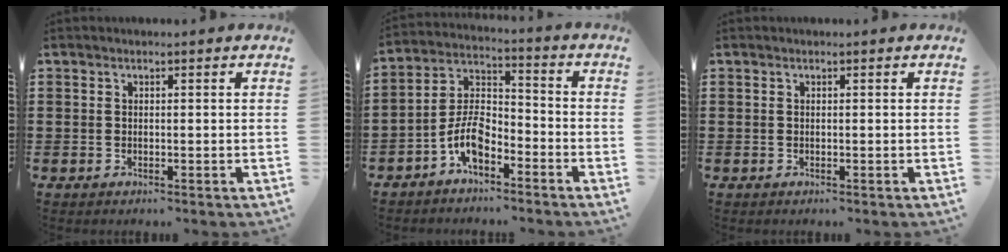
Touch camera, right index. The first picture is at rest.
{"total": 7.0, "force": [-4.2, 3.2, 4.6], "torque": [-0.107, 0.006, -0.084]}
{"total": 0.0}